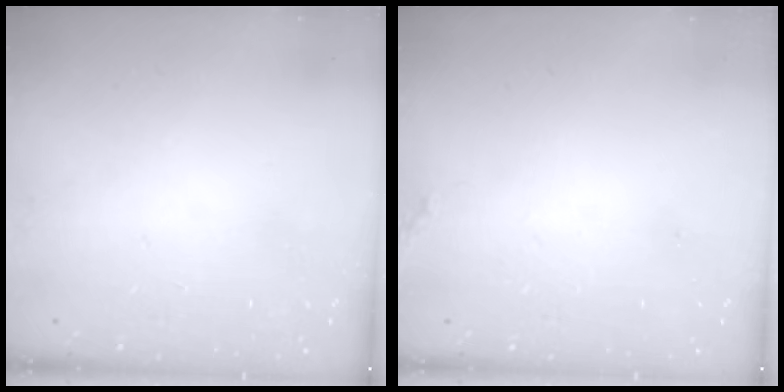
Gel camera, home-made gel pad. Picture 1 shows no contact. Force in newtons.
{"total": 5.2, "press": 4.9, "slide": 1.8}